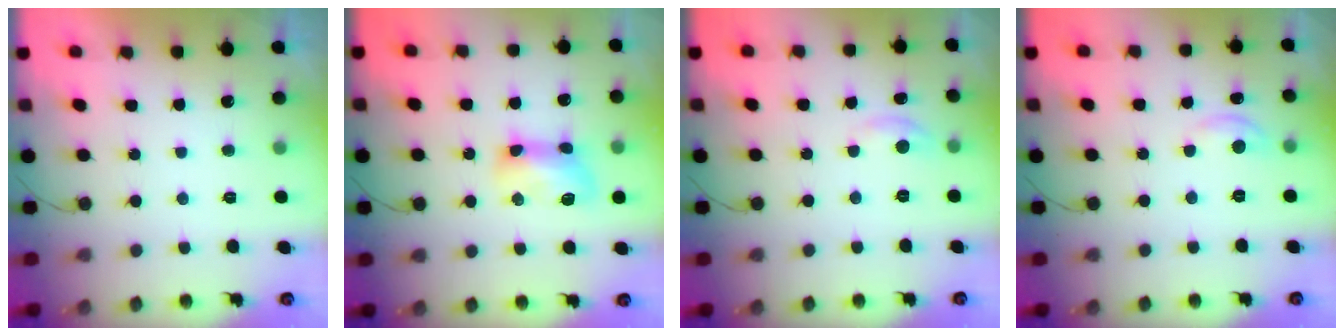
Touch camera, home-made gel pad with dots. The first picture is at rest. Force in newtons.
{"total": 9.5, "press": 9.5, "slide": 0.6}
{"total": 3.2, "press": 3.1, "slide": 0.4}
{"total": 2.9, "press": 2.8, "slide": 0.3}